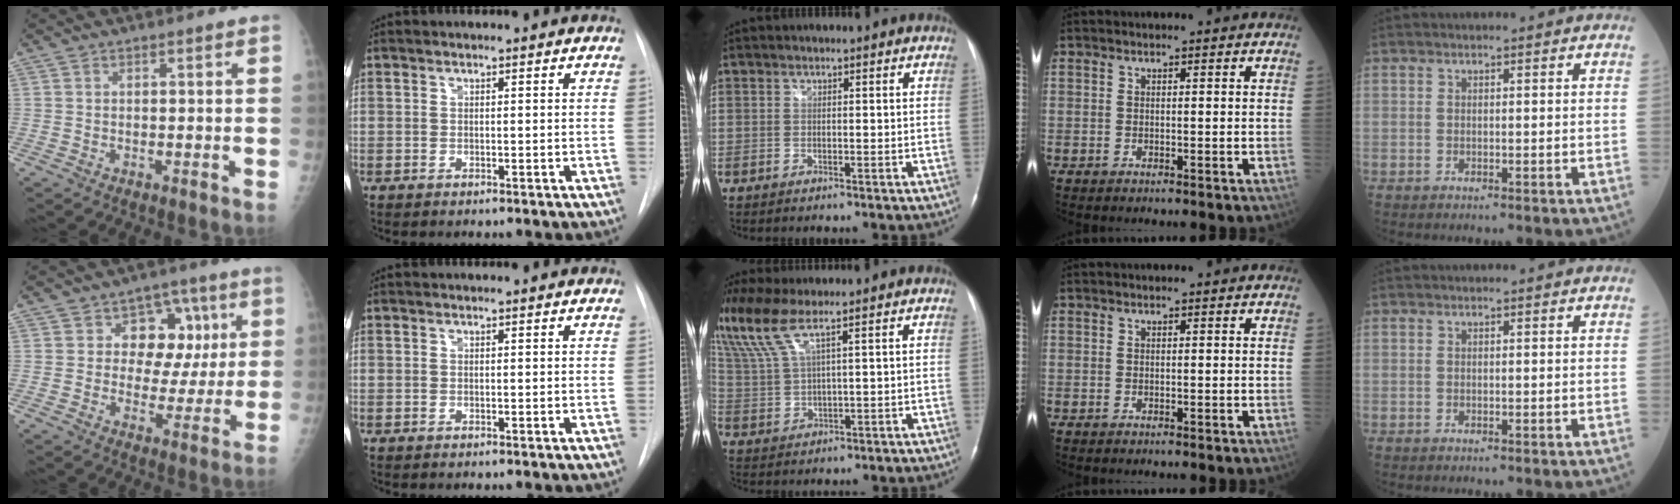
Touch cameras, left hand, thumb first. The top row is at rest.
{"thumb": {"total": 11.1, "force": [2.9, 8.7, 6.3], "torque": [-0.021, 0.001, 0.038]}, "middle": {"total": 8.8, "force": [6.0, 0.8, 6.3], "torque": [-0.164, 0.014, 0.127]}}